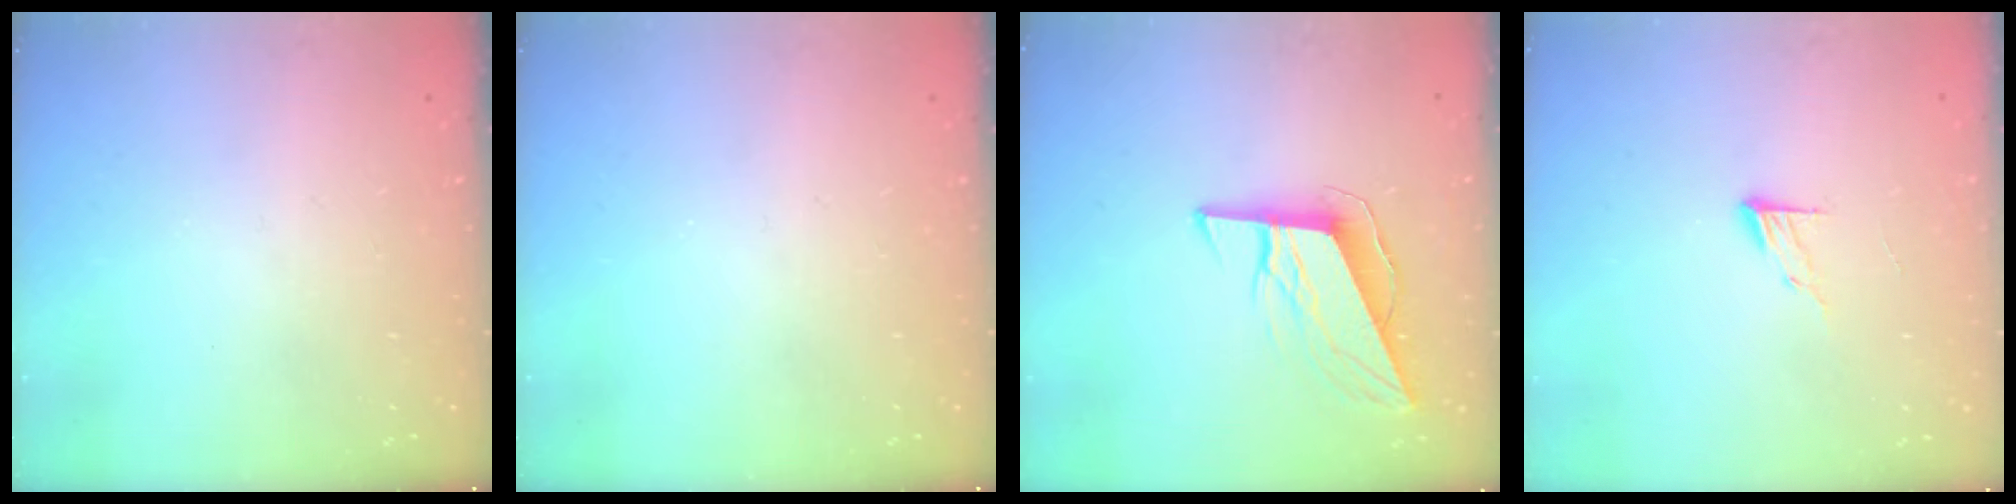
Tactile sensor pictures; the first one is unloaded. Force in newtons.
{"total": 0.0}
{"total": 9.9, "press": 9.6, "slide": 2.3}
{"total": 6.1, "press": 6.1, "slide": 0.5}